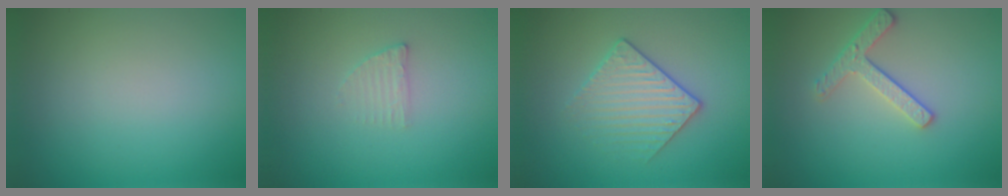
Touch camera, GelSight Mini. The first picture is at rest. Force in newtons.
{"total": 1.2, "press": 1.2, "slide": 0.3}
{"total": 2.9, "press": 2.6, "slide": 1.2}
{"total": 2.4, "press": 2.3, "slide": 0.8}